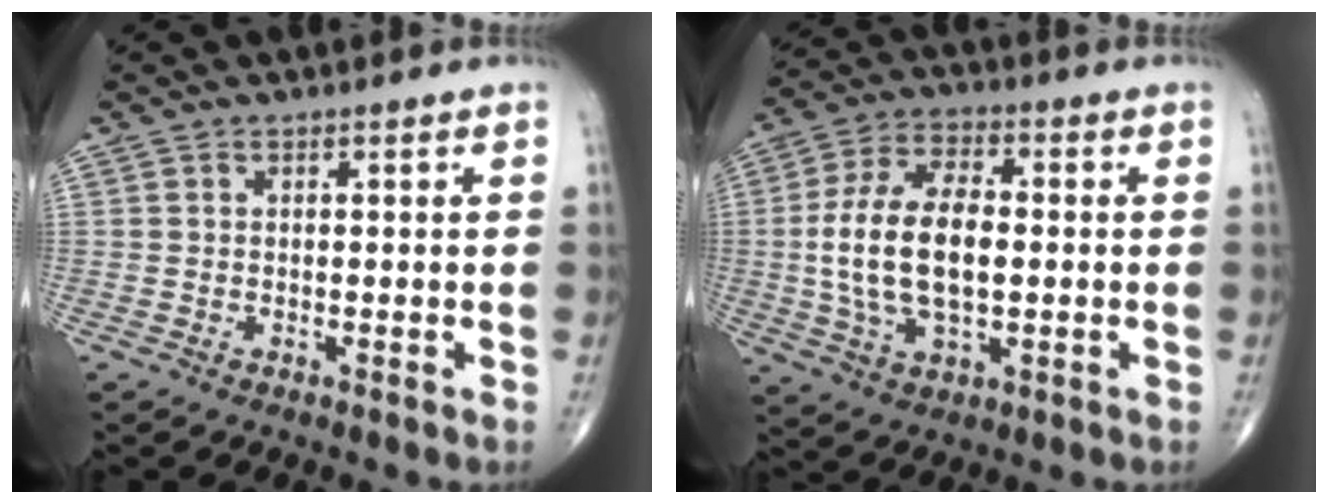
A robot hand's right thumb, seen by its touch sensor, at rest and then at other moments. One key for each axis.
{"total": 15.1, "fx": -0.5, "fy": 8.0, "fz": 12.8, "tx": -0.250, "ty": 0.012, "tz": -0.010}